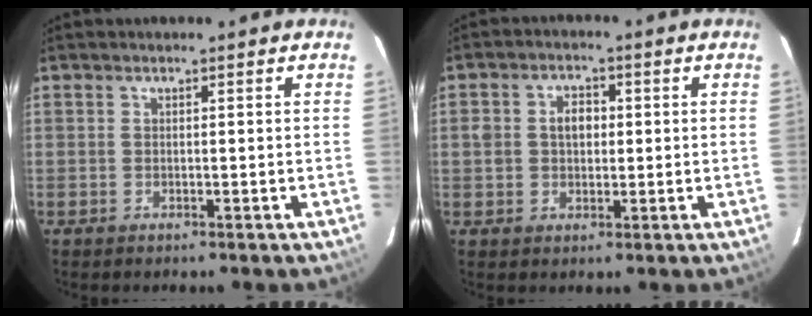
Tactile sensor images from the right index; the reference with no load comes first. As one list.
[{"total": 4.5, "force": [0.4, 3.4, 2.9], "torque": [-0.049, 0.013, 0.007]}]